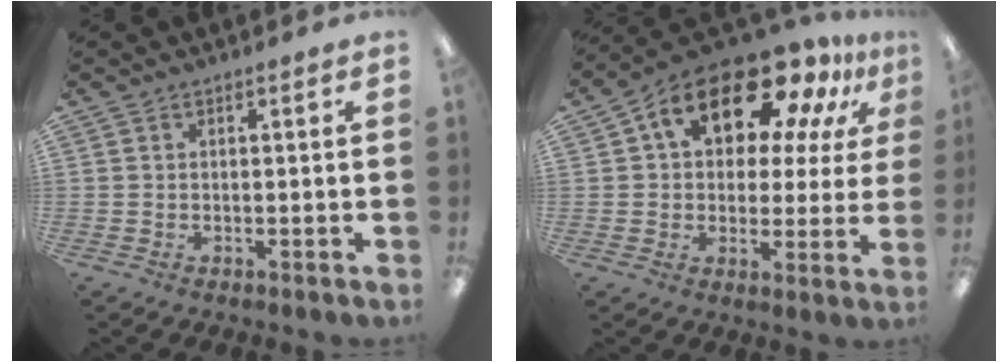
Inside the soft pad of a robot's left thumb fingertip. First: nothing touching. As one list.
[{"total": 19.2, "force": [11.4, 9.9, 11.9], "torque": [-0.193, -0.058, 0.192]}]